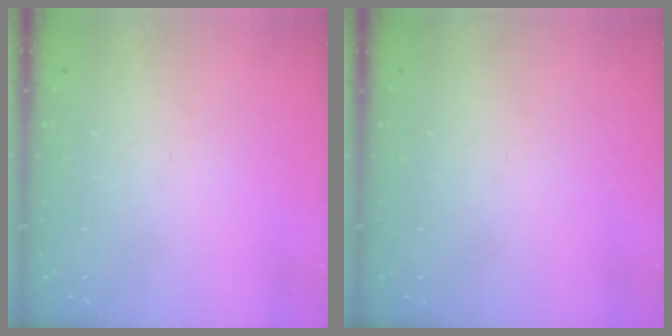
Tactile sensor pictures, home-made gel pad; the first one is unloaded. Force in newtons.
{"total": 0.0}